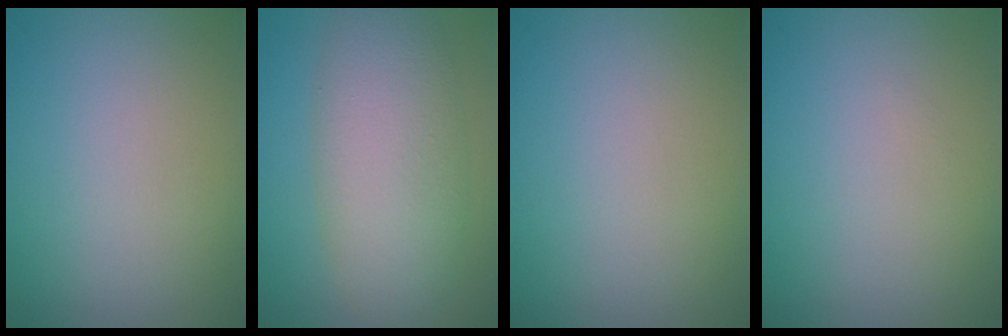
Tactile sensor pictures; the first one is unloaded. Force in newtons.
{"total": 7.3, "press": 7.3, "slide": 0.2}
{"total": 0.0}
{"total": 0.0}